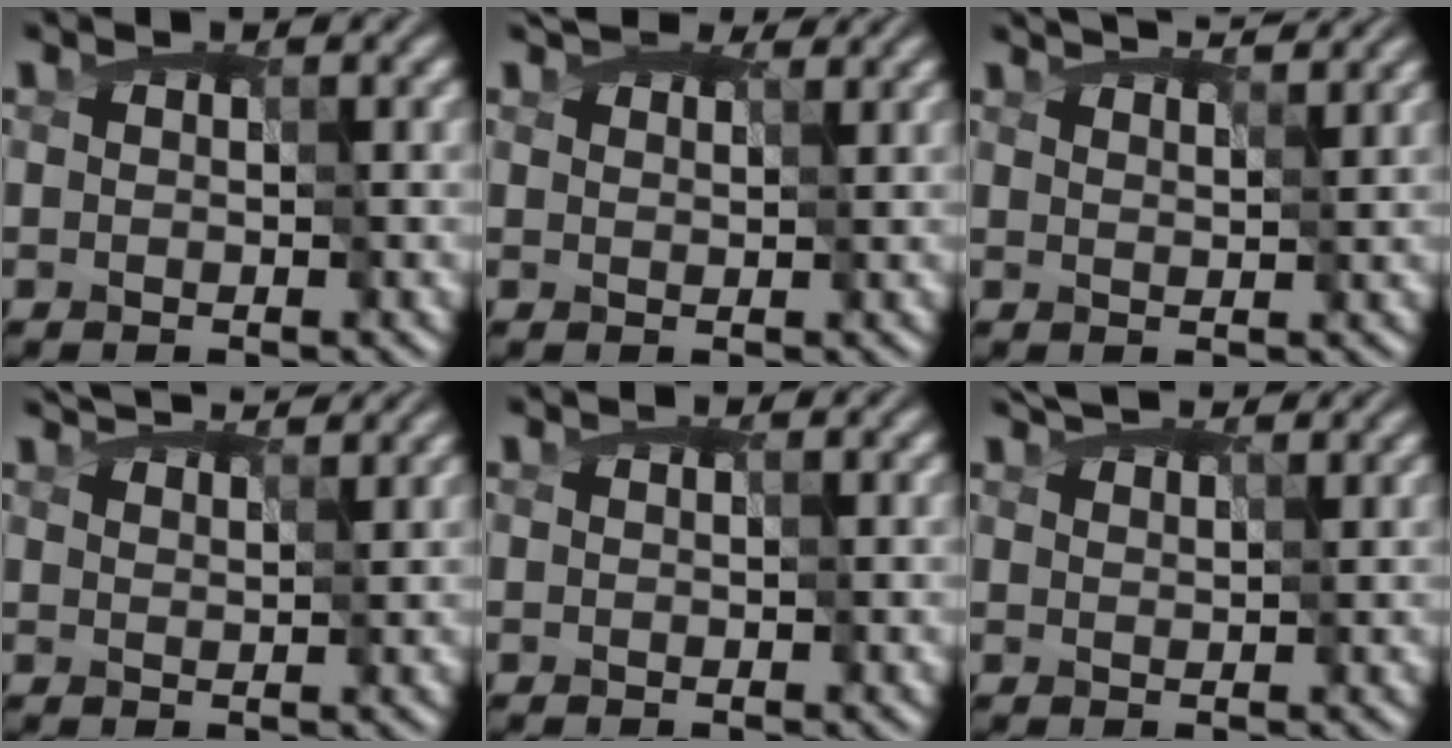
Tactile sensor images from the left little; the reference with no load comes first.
{"total": 3.2, "force": [2.8, 0.9, 1.1], "torque": [-0.031, 0.001, 0.043]}
{"total": 5.4, "force": [4.5, 1.5, 2.6], "torque": [-0.048, 0.016, 0.051]}
{"total": 5.7, "force": [4.9, 1.5, 2.6], "torque": [-0.055, 0.012, 0.062]}
{"total": 0.0}
{"total": 4.3, "force": [3.7, 1.3, 1.9], "torque": [-0.045, 0.009, 0.050]}